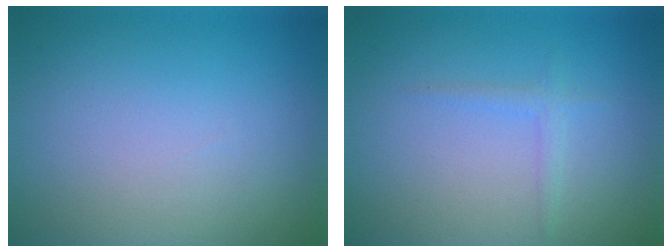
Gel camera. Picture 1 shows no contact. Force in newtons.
{"total": 1.0, "press": 1.0, "slide": 0.1}